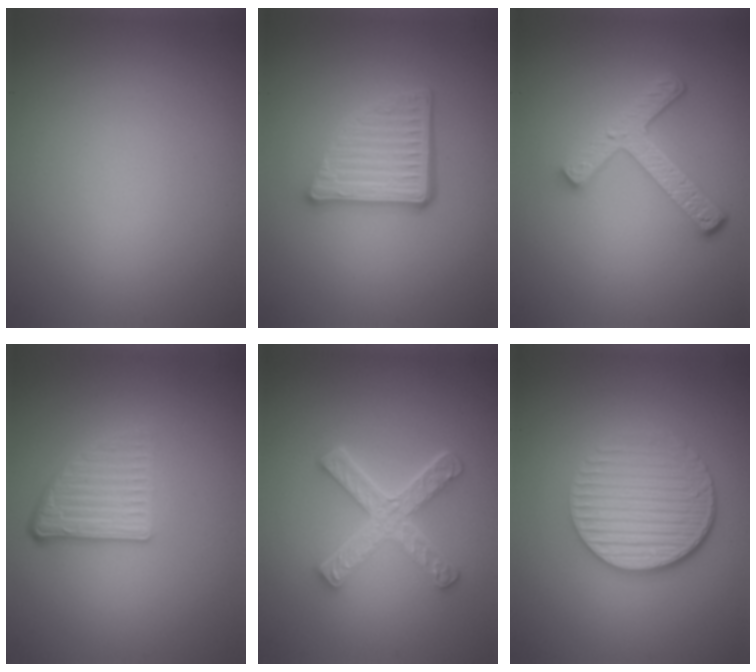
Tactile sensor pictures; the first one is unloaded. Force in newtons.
{"total": 4.6, "press": 3.4, "slide": 3.1}
{"total": 4.4, "press": 3.3, "slide": 2.8}
{"total": 3.8, "press": 2.5, "slide": 2.8}
{"total": 5.3, "press": 3.7, "slide": 3.8}
{"total": 5.3, "press": 3.8, "slide": 3.6}